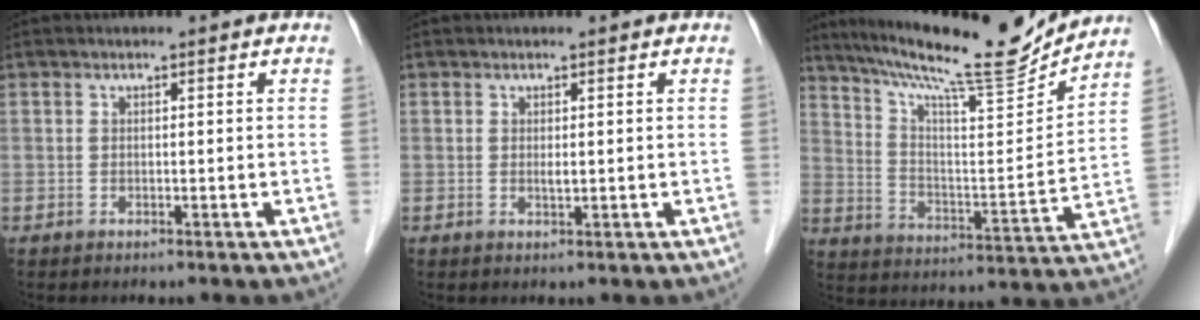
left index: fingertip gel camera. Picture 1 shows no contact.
{"total": 0.7, "force": [-0.1, 0.1, 0.7], "torque": [-0.016, -0.006, 0.000]}
{"total": 19.0, "force": [17.1, 0.3, 8.4], "torque": [-0.149, -0.026, 0.267]}